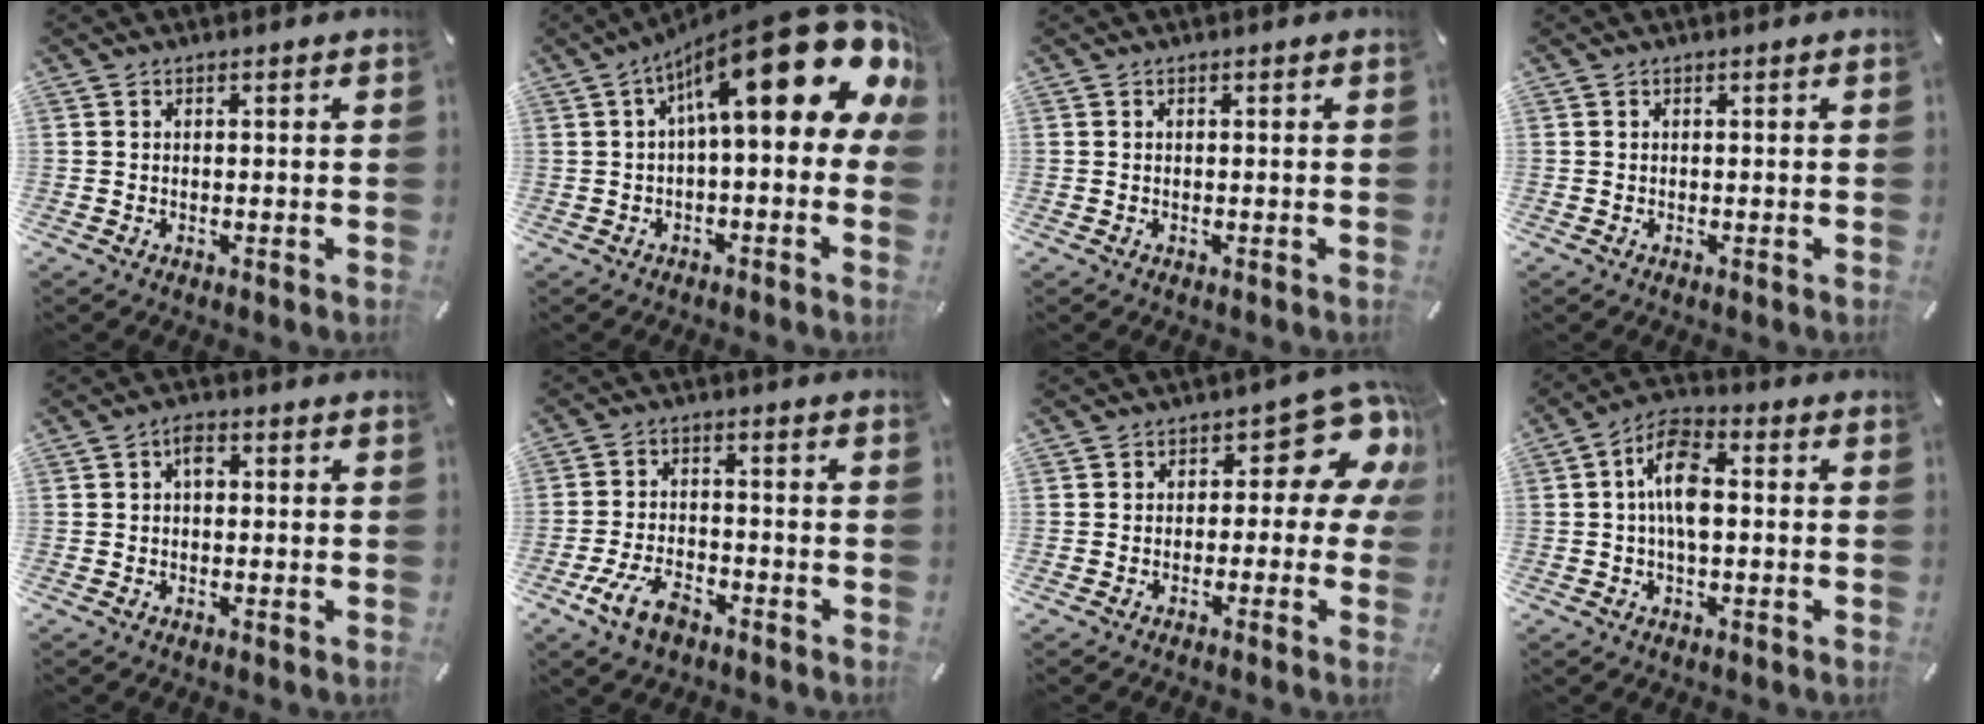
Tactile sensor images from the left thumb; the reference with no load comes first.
{"total": 23.2, "force": [9.2, 6.9, 20.1], "torque": [-0.293, -0.076, 0.153]}
{"total": 0.0}
{"total": 0.0}
{"total": 2.6, "force": [0.2, 1.6, 2.1], "torque": [-0.042, 0.009, 0.002]}
{"total": 8.7, "force": [-5.0, 4.7, 5.4], "torque": [-0.126, 0.015, -0.095]}
{"total": 11.2, "force": [4.3, 6.1, 8.3], "torque": [-0.102, -0.032, 0.073]}
{"total": 9.4, "force": [-0.1, 4.7, 8.2], "torque": [-0.149, 0.013, -0.002]}